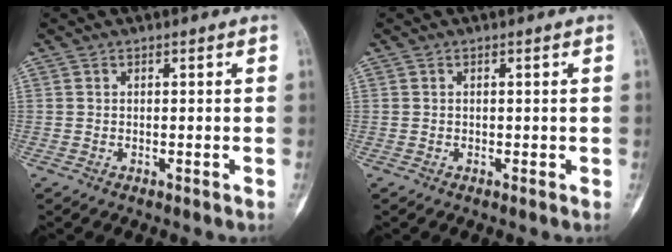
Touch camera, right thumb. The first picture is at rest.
{"total": 0.0}